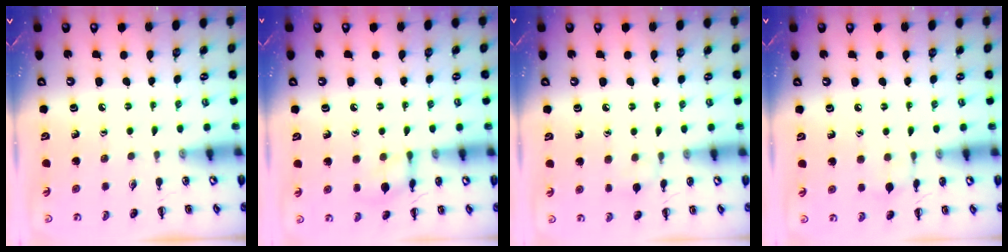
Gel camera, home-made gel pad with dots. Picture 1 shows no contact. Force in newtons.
{"total": 7.9, "press": 7.8, "slide": 1.0}
{"total": 6.3, "press": 6.0, "slide": 1.8}
{"total": 6.2, "press": 5.9, "slide": 1.8}